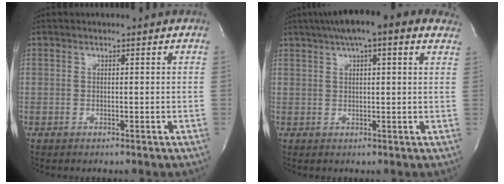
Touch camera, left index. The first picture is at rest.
{"total": 12.0, "force": [8.1, 2.7, 8.4], "torque": [-0.136, 0.045, 0.112]}